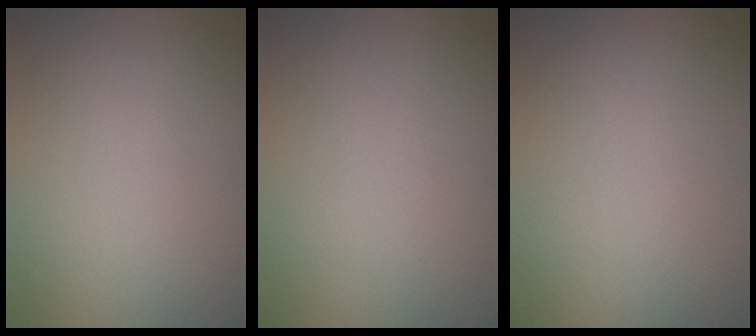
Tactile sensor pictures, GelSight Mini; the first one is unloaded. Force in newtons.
{"total": 0.0}
{"total": 0.0}